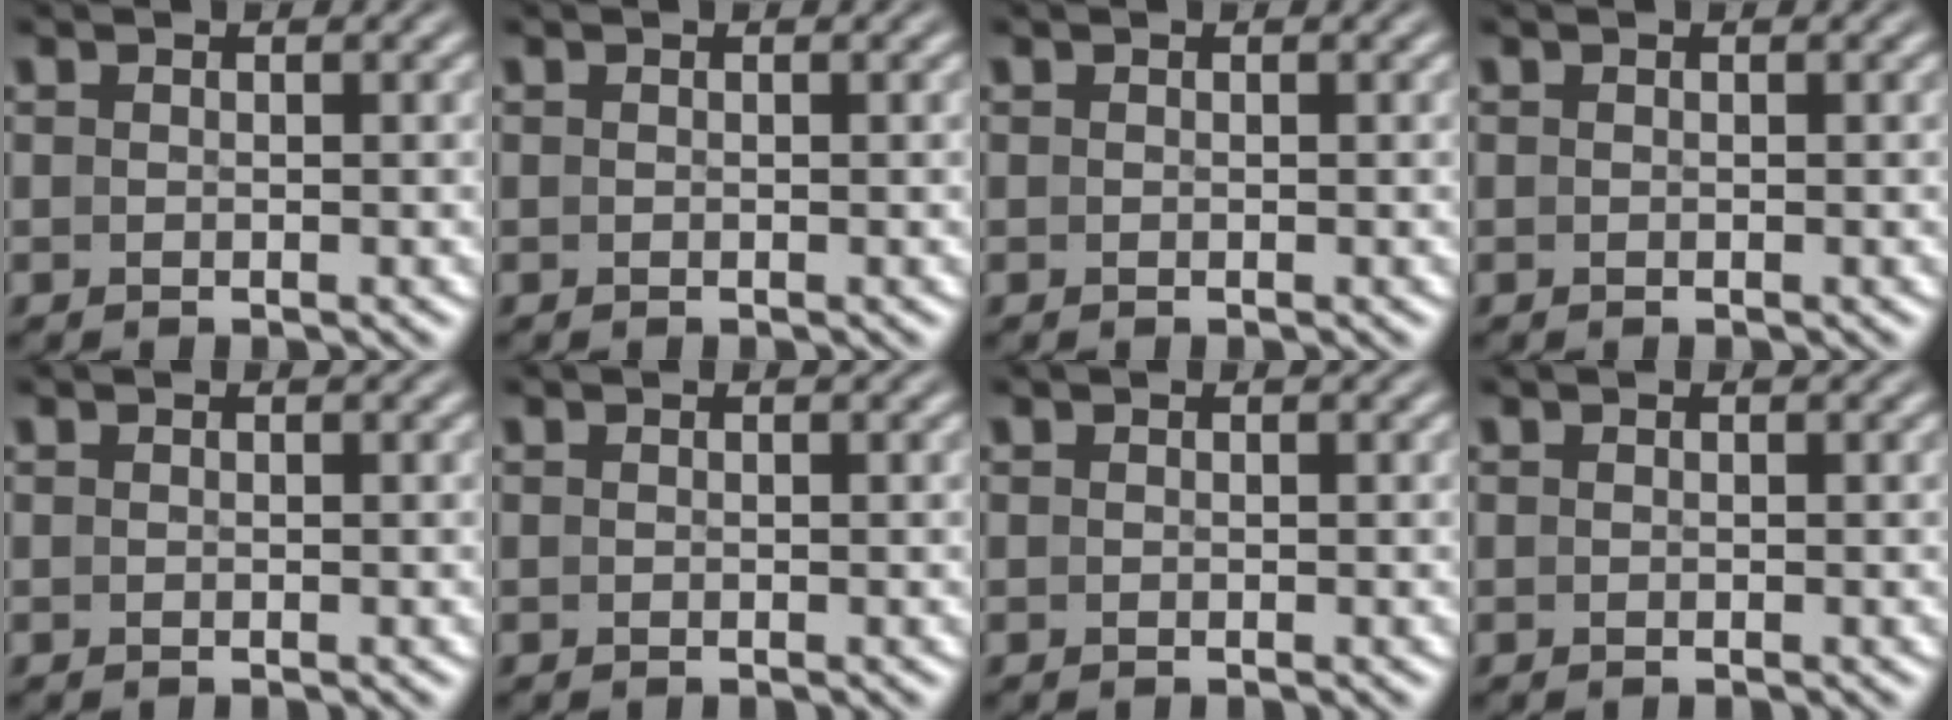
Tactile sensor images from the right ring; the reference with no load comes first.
{"total": 0.0}
{"total": 0.0}
{"total": 0.0}
{"total": 0.0}
{"total": 0.0}
{"total": 0.0}
{"total": 0.0}